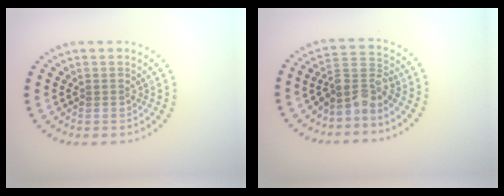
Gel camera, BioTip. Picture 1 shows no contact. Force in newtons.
{"total": 3.3, "press": 2.6, "slide": 2.0}